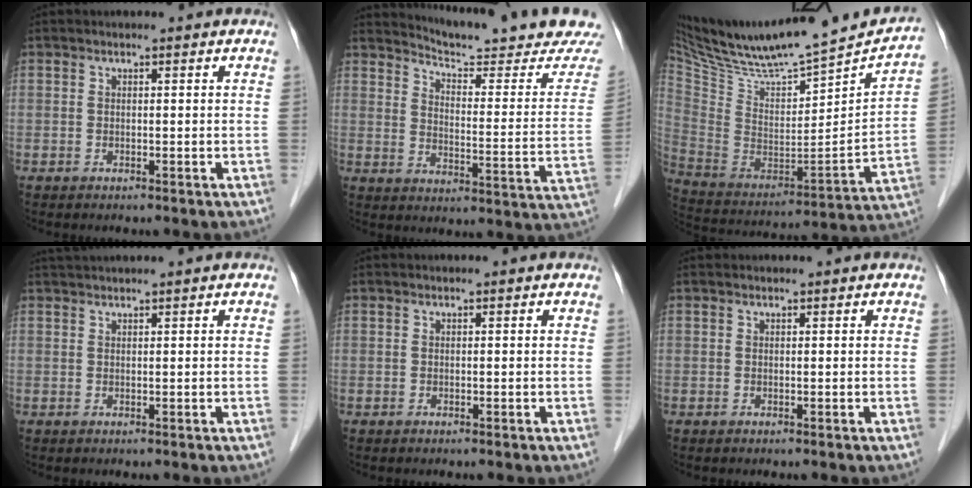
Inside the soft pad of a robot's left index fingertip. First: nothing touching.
{"total": 17.8, "force": [17.1, -0.5, 4.6], "torque": [-0.069, -0.095, 0.213]}
{"total": 27.2, "force": [24.1, 3.0, 12.1], "torque": [-0.211, -0.040, 0.379]}
{"total": 1.9, "force": [1.6, -0.7, 0.7], "torque": [-0.016, 0.014, 0.038]}
{"total": 0.0}
{"total": 0.0}